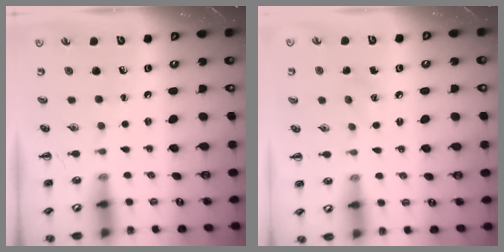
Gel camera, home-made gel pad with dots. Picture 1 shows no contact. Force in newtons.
{"total": 6.2, "press": 5.9, "slide": 1.7}